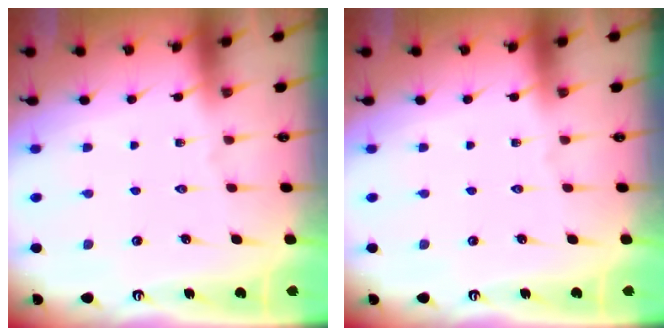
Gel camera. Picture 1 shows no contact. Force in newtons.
{"total": 0.0}